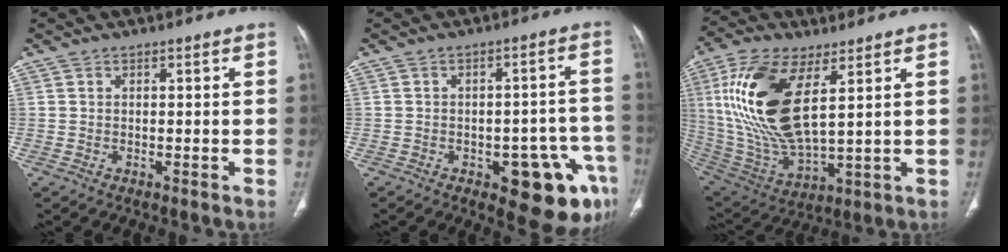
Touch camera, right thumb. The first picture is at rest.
{"total": 13.4, "force": [-6.1, 5.7, 10.5], "torque": [-0.081, 0.036, -0.064]}
{"total": 21.0, "force": [6.1, 8.9, 18.0], "torque": [-0.378, -0.027, 0.126]}